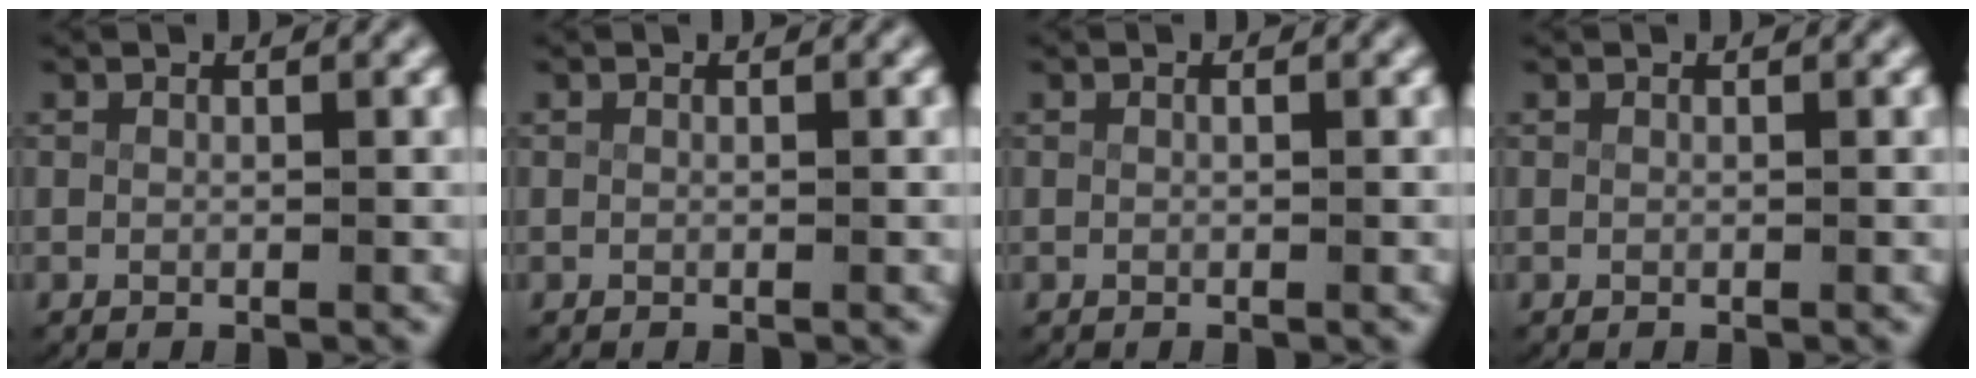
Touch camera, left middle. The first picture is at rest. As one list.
[{"total": 0.0}, {"total": 0.0}, {"total": 0.0}]